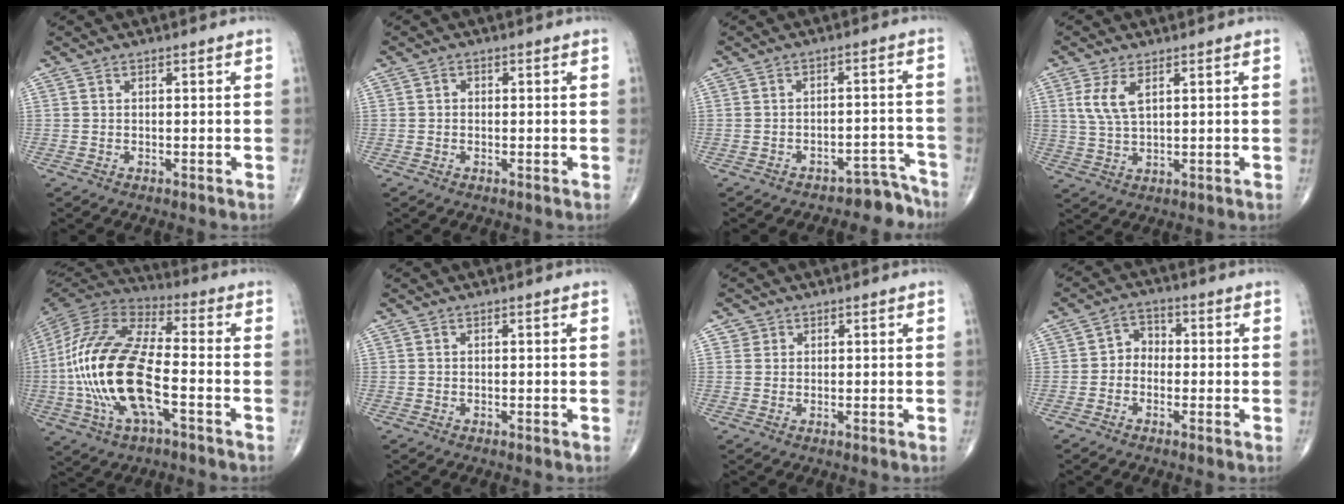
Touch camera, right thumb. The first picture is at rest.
{"total": 0.9, "force": [0.0, 0.8, 0.4], "torque": [0.000, 0.003, -0.003]}
{"total": 5.8, "force": [-5.3, 2.3, -0.4], "torque": [0.035, 0.091, -0.072]}
{"total": 5.6, "force": [2.2, 2.4, 4.5], "torque": [-0.100, -0.005, 0.053]}
{"total": 22.8, "force": [-4.5, 9.6, 20.1], "torque": [-0.439, 0.022, -0.081]}
{"total": 0.0}
{"total": 1.6, "force": [0.7, 1.5, 0.0], "torque": [0.015, -0.001, 0.005]}
{"total": 4.0, "force": [-0.7, 3.4, 1.9], "torque": [-0.008, 0.020, -0.028]}